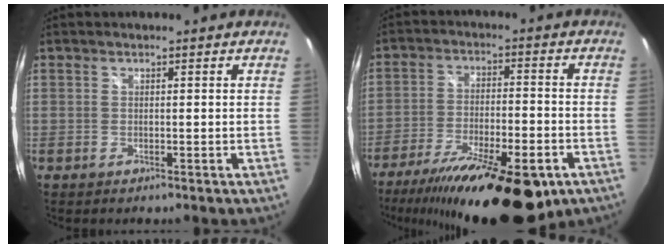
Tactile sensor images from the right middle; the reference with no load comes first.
{"total": 22.4, "force": [-15.4, 6.6, 14.9], "torque": [-0.270, -0.049, -0.238]}